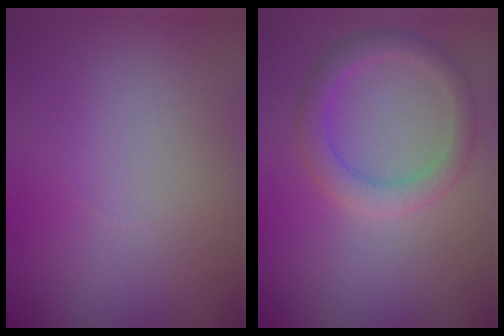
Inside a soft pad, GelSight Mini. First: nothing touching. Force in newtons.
{"total": 3.0, "press": 3.0, "slide": 0.2}